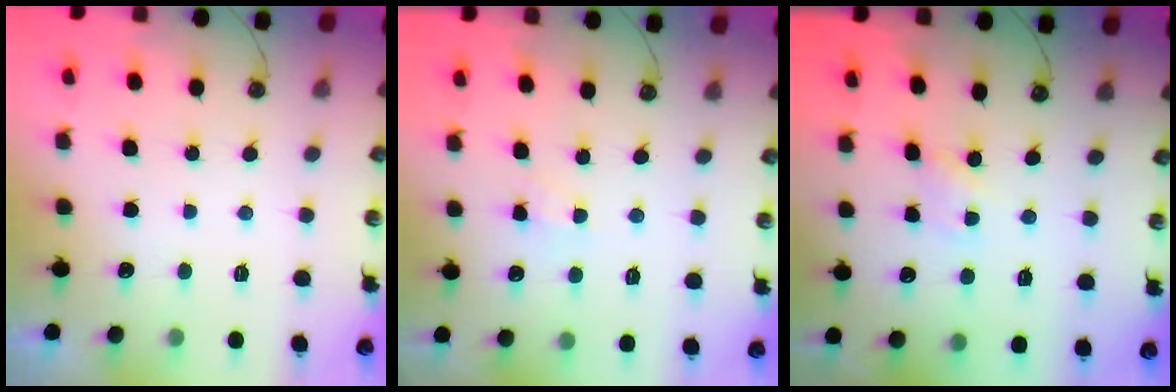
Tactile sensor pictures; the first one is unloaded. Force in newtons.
{"total": 2.1, "press": 2.1, "slide": 0.3}
{"total": 2.2, "press": 2.2, "slide": 0.3}